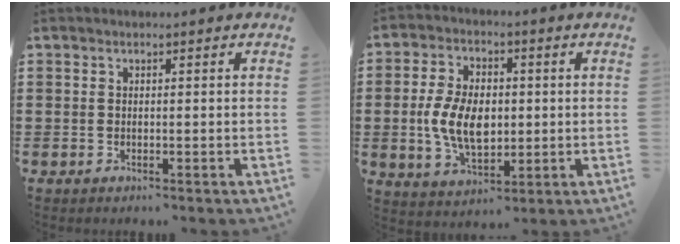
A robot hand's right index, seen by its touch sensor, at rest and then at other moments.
{"total": 8.7, "force": [-0.4, 5.4, 6.9], "torque": [-0.155, 0.008, -0.011]}